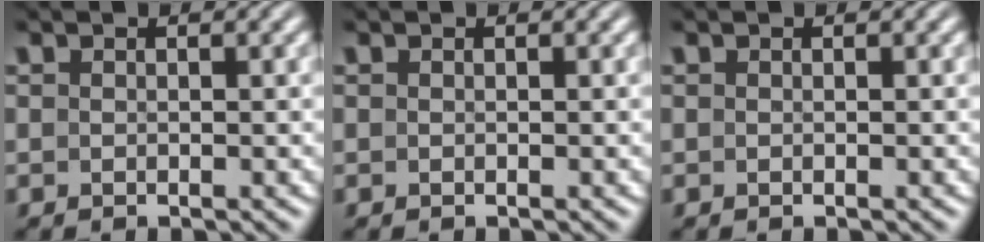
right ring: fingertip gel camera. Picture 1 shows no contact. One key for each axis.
{"total": 0.0}
{"total": 0.0}